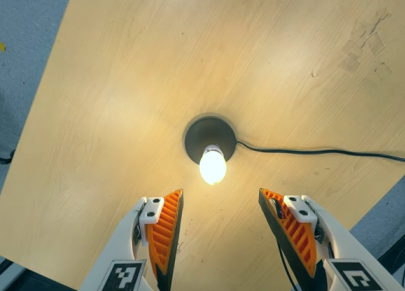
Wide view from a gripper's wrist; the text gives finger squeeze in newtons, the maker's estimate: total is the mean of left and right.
{"total": 0.0}